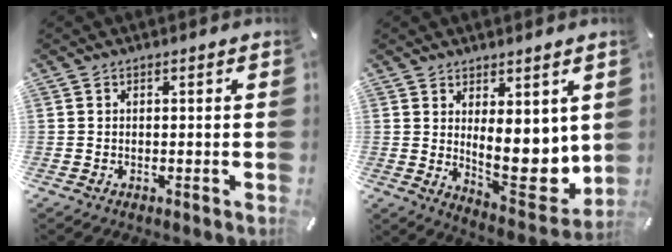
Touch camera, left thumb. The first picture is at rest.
{"total": 12.6, "force": [1.8, 6.0, 10.9], "torque": [-0.135, -0.046, 0.043]}